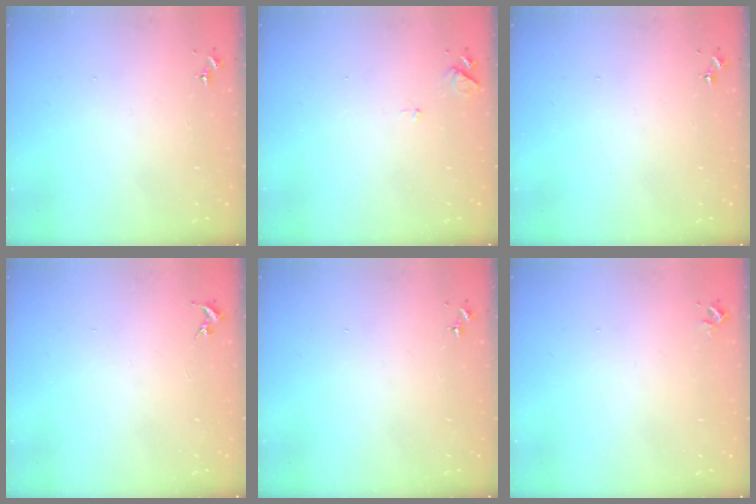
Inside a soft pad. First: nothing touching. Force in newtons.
{"total": 6.1, "press": 6.0, "slide": 0.8}
{"total": 0.0}
{"total": 0.0}
{"total": 0.0}
{"total": 2.4, "press": 2.4, "slide": 0.3}